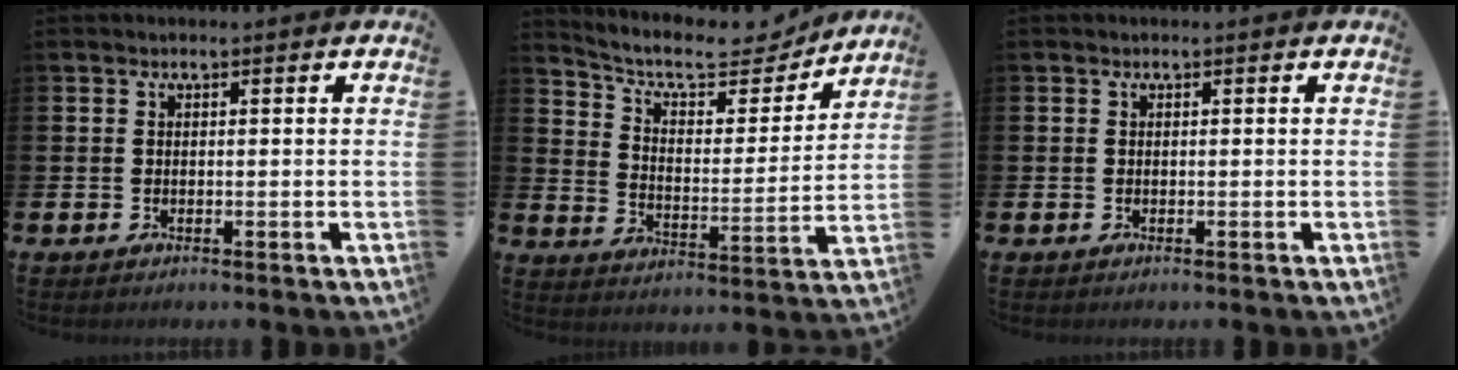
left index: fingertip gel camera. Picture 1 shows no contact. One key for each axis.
{"total": 9.0, "fx": 8.0, "fy": 2.9, "fz": 3.2, "tx": -0.088, "ty": -0.055, "tz": 0.135}
{"total": 0.0}